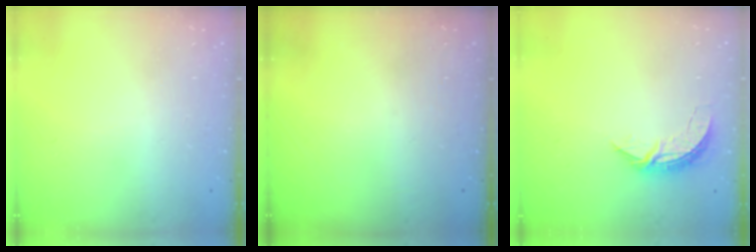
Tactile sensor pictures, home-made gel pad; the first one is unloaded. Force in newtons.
{"total": 0.0}
{"total": 5.5, "press": 5.5, "slide": 0.3}